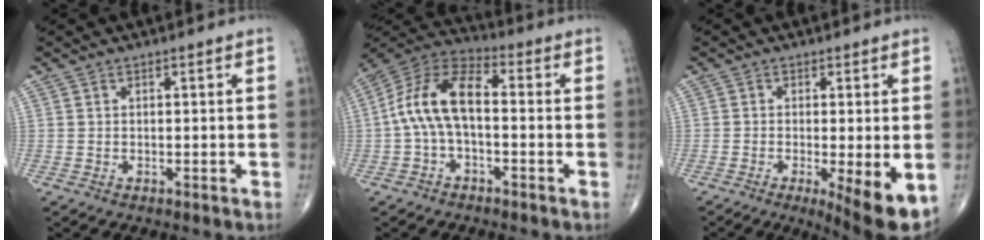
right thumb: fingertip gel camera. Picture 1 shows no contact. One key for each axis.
{"total": 11.9, "fx": -0.6, "fy": 6.1, "fz": 10.2, "tx": -0.198, "ty": 0.040, "tz": -0.024}
{"total": 9.4, "fx": -3.2, "fy": 2.1, "fz": 8.6, "tx": -0.123, "ty": -0.023, "tz": -0.045}